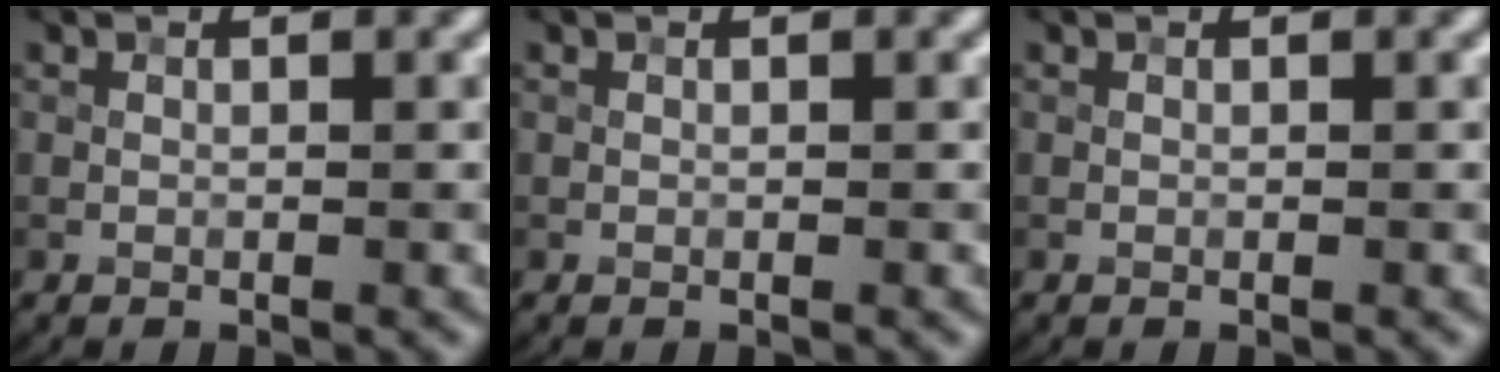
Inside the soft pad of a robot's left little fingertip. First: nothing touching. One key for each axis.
{"total": 0.0}
{"total": 0.0}